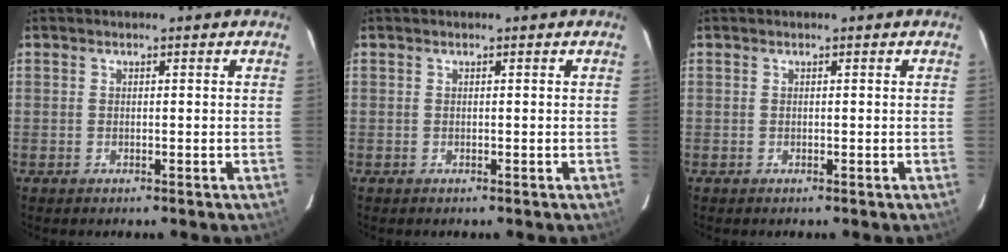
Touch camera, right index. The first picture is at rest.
{"total": 0.0}
{"total": 0.0}